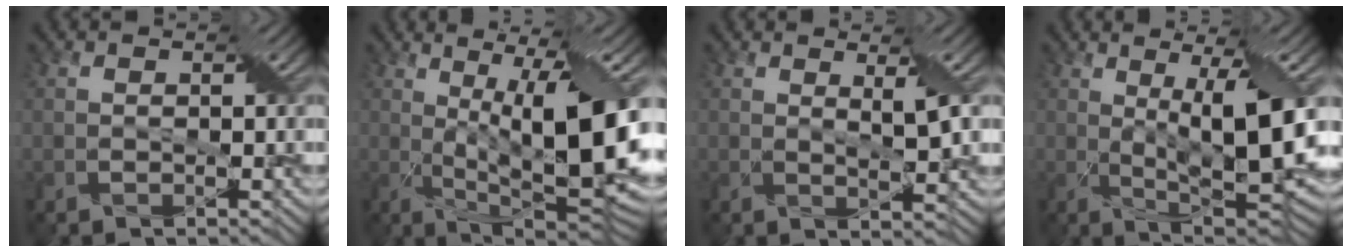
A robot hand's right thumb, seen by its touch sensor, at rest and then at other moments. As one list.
[{"total": 16.4, "force": [1.4, 5.0, 15.6], "torque": [-0.231, 0.010, 0.028]}, {"total": 3.4, "force": [1.3, 0.5, 3.0], "torque": [-0.061, 0.000, 0.025]}, {"total": 12.6, "force": [1.6, 3.3, 12.1], "torque": [-0.194, 0.003, 0.033]}]